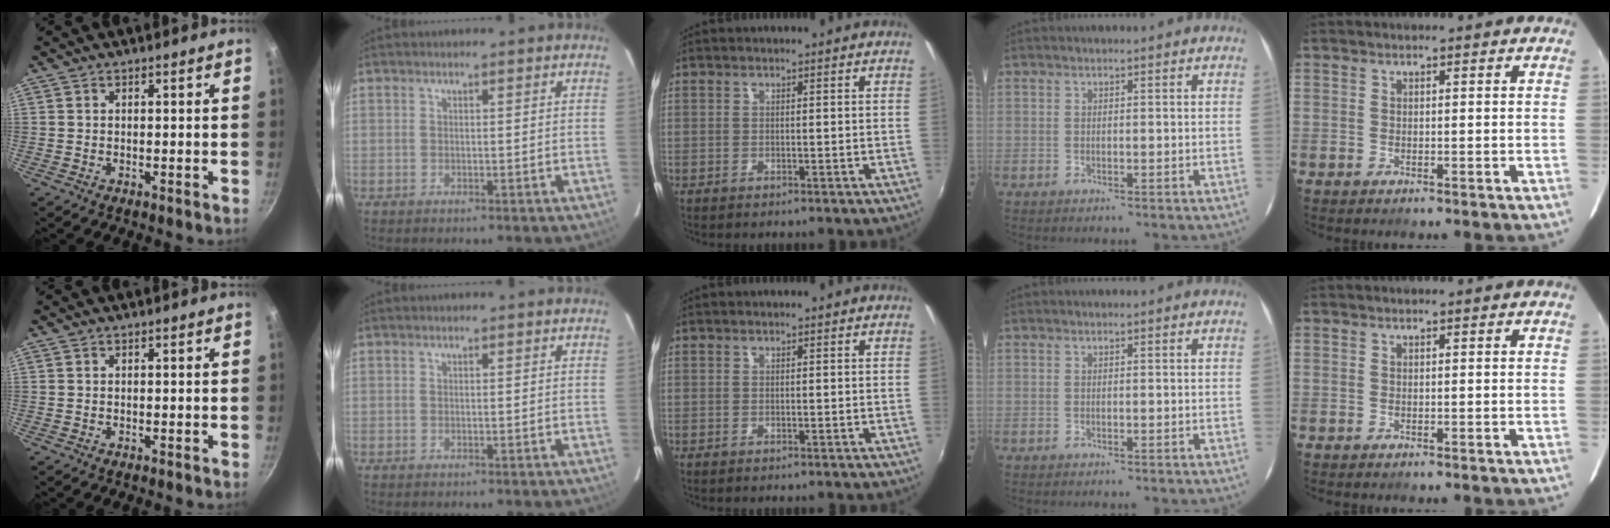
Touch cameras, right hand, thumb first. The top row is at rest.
{}